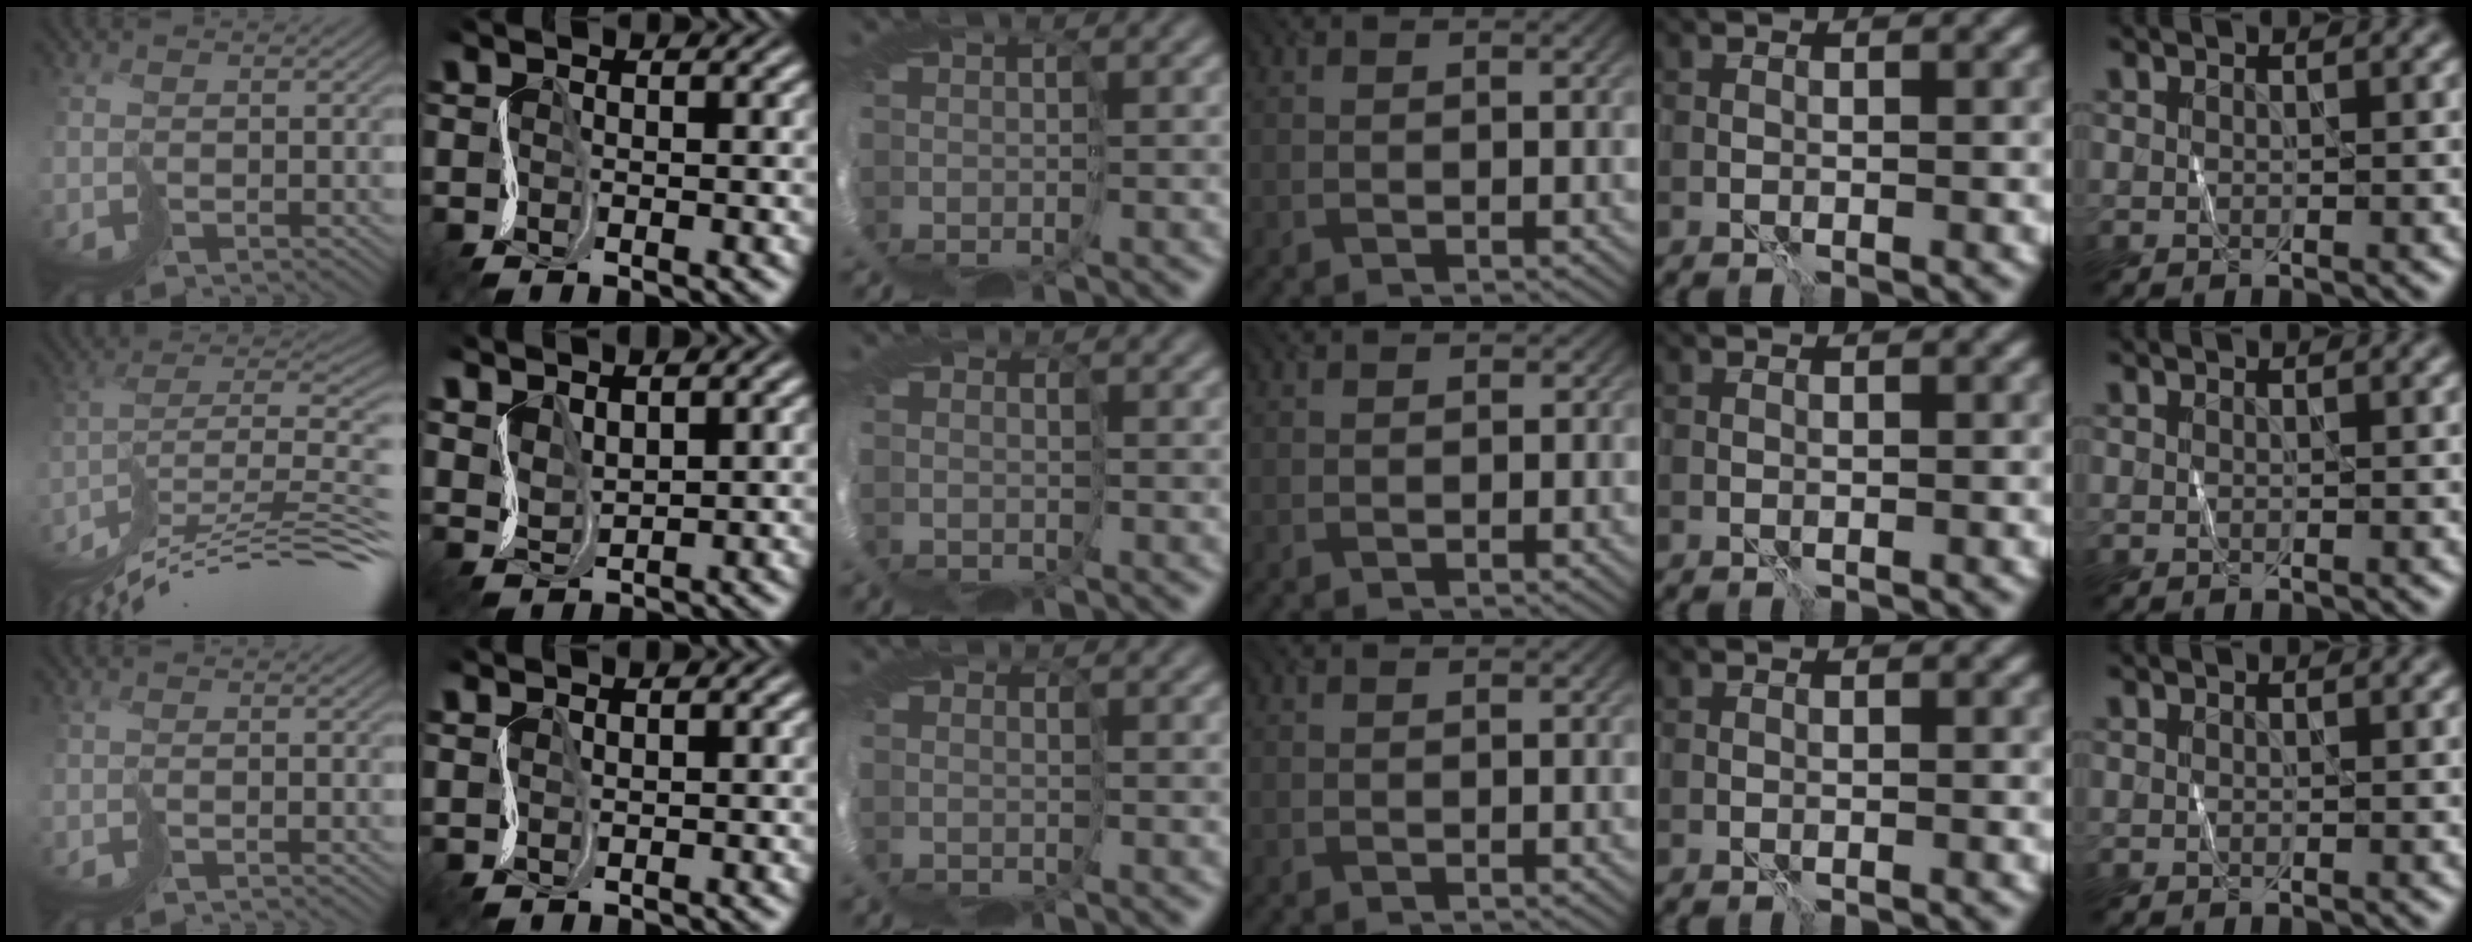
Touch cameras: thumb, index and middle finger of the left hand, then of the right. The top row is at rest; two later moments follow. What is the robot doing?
{"motion": "cut", "object": "paper bag"}